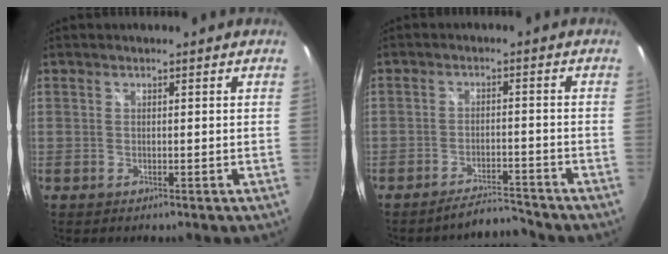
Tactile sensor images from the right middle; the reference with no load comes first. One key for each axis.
{"total": 4.5, "fx": -4.5, "fy": 0.1, "fz": 0.5, "tx": -0.026, "ty": 0.003, "tz": -0.072}